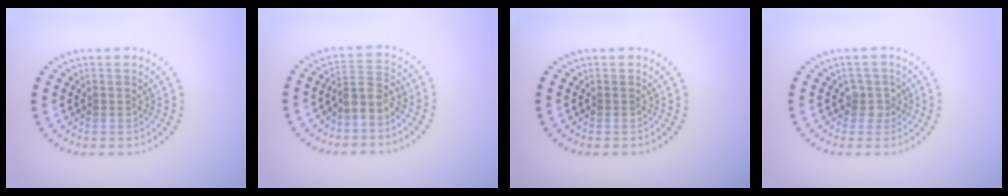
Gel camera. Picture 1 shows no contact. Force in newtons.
{"total": 2.5, "press": 2.0, "slide": 1.5}
{"total": 0.0}
{"total": 1.8, "press": 1.4, "slide": 1.2}